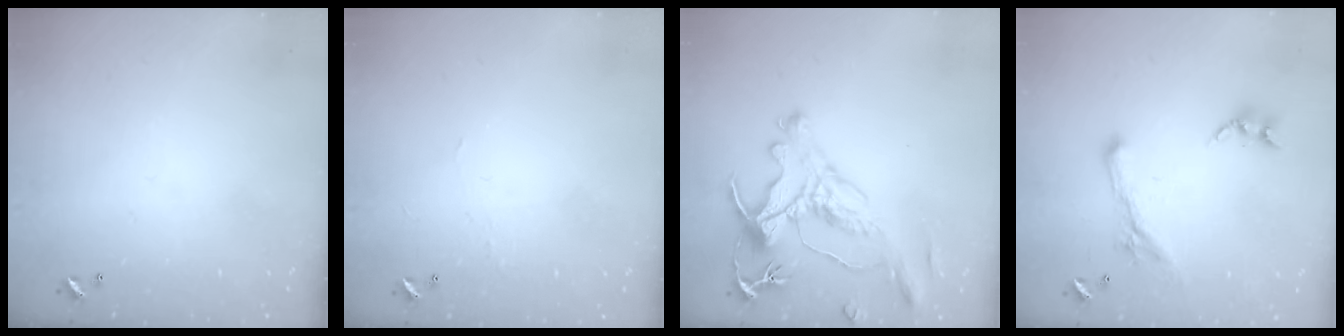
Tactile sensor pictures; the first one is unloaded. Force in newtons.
{"total": 1.2, "press": 1.1, "slide": 0.3}
{"total": 1.9, "press": 1.4, "slide": 1.2}
{"total": 1.8, "press": 1.7, "slide": 0.4}